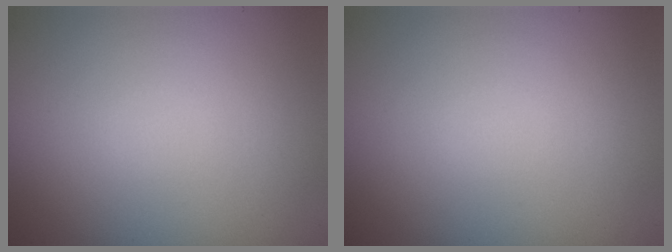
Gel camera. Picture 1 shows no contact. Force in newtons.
{"total": 0.0}